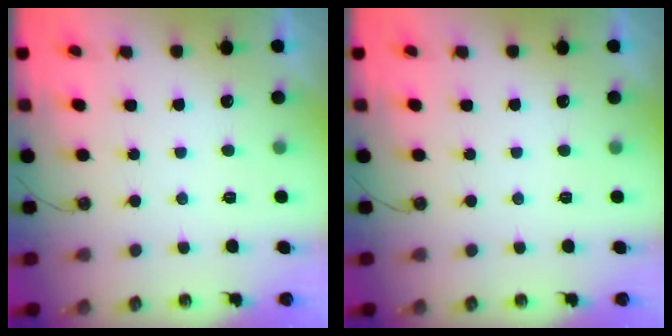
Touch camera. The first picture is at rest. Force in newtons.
{"total": 0.0}